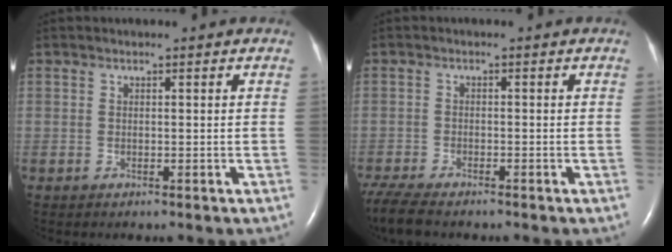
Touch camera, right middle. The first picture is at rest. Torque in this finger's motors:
{"motor_torque": [0.55, -0.53, 0.04, 0.06]}